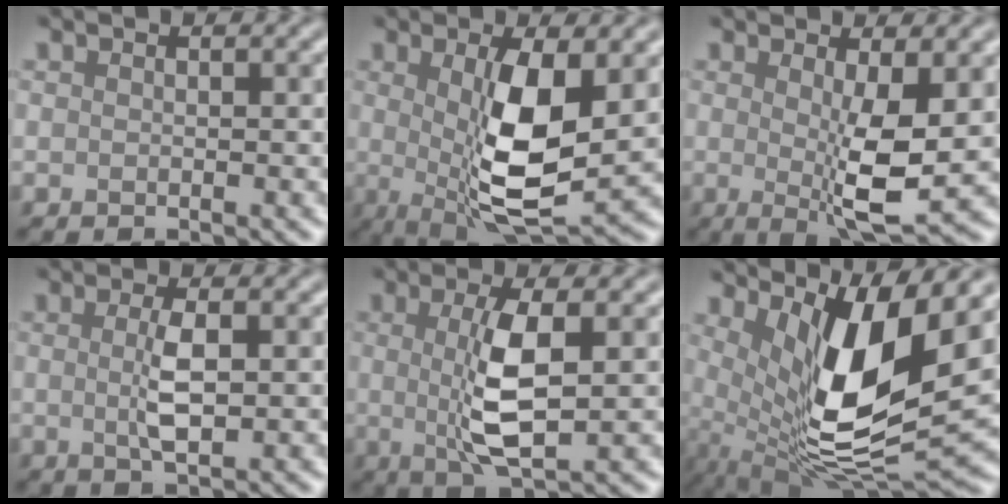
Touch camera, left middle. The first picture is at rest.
{"total": 8.1, "force": [0.2, 2.5, 7.7], "torque": [-0.139, -0.015, 0.009]}
{"total": 5.7, "force": [0.0, 1.2, 5.5], "torque": [-0.090, -0.019, 0.004]}
{"total": 2.6, "force": [-0.1, 0.5, 2.6], "torque": [-0.058, -0.004, 0.002]}
{"total": 5.4, "force": [0.1, 1.4, 5.2], "torque": [-0.108, -0.009, 0.006]}
{"total": 11.2, "force": [3.0, 3.3, 10.3], "torque": [-0.191, -0.020, 0.063]}